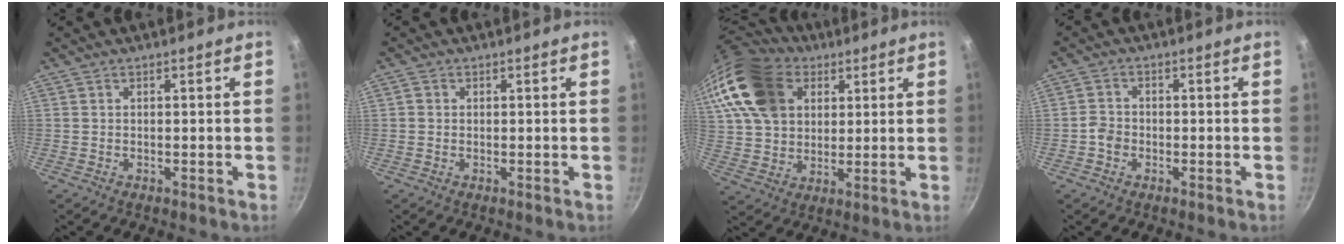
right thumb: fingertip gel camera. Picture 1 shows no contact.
{"total": 0.9, "force": [0.1, 0.9, 0.3], "torque": [-0.003, 0.003, -0.001]}
{"total": 22.3, "force": [8.9, 16.3, 12.2], "torque": [-0.238, 0.008, 0.167]}
{"total": 2.9, "force": [-1.1, 2.4, 1.1], "torque": [-0.008, 0.015, -0.026]}